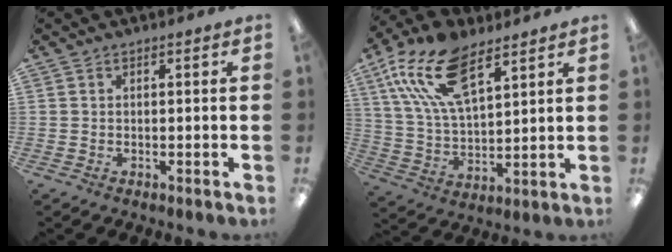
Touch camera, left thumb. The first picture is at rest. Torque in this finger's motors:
{"motor_torque": [0.46, 0.52, 1.49, -1.28, 0.51]}